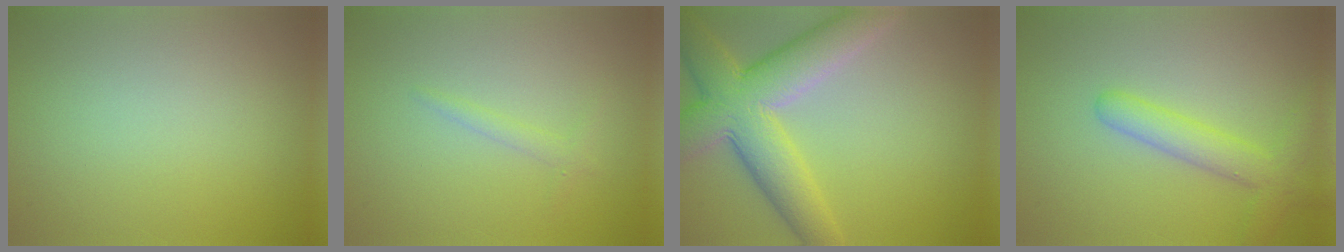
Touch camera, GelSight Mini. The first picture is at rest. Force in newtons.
{"total": 1.0, "press": 1.0, "slide": 0.1}
{"total": 8.6, "press": 8.6, "slide": 0.7}
{"total": 3.5, "press": 3.5, "slide": 0.2}